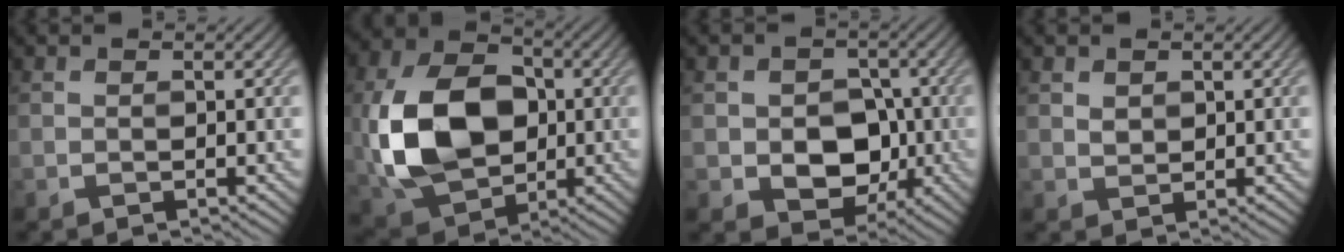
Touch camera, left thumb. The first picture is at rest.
{"total": 14.2, "force": [-0.5, 10.2, 9.9], "torque": [-0.227, 0.009, -0.010]}
{"total": 7.7, "force": [-1.6, 5.9, 4.7], "torque": [-0.082, -0.008, -0.037]}
{"total": 1.5, "force": [0.8, 1.2, 0.6], "torque": [-0.019, -0.001, 0.016]}